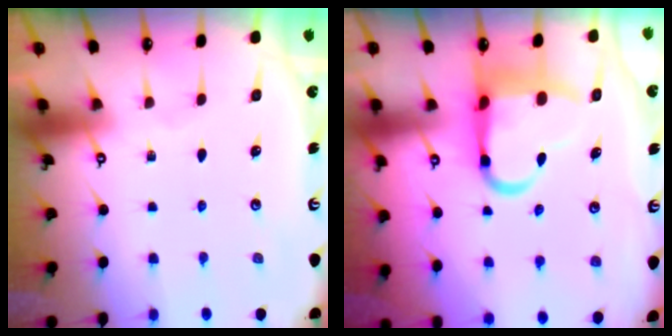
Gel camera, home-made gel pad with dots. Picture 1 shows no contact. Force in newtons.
{"total": 12.2, "press": 12.1, "slide": 1.9}